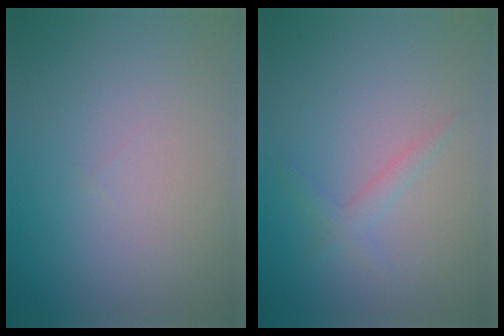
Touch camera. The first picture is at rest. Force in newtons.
{"total": 1.4, "press": 1.4, "slide": 0.0}